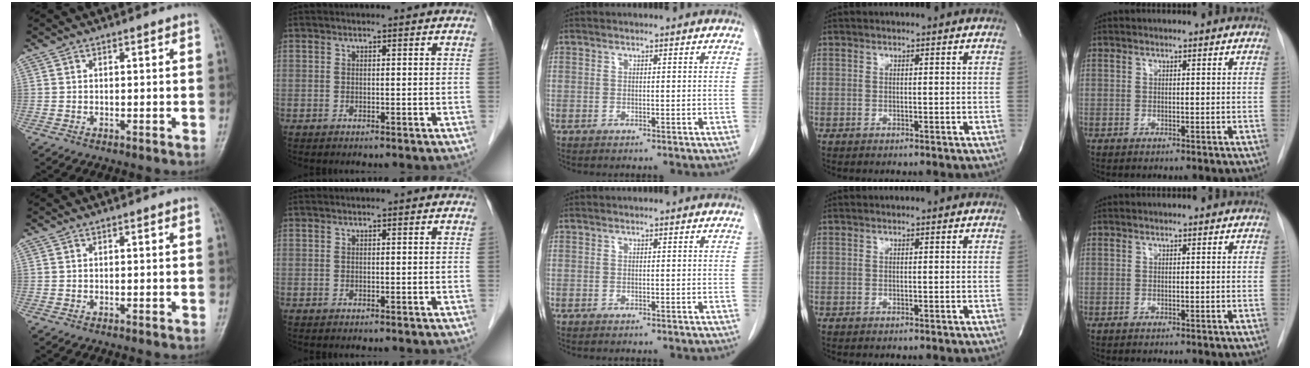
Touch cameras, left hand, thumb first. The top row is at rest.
{}